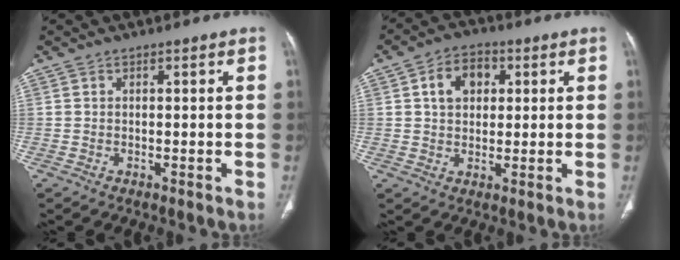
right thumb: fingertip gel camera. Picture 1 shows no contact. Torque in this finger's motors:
{"motor_torque": [0.76, 0.87, 0.17, -0.05, 0.02]}